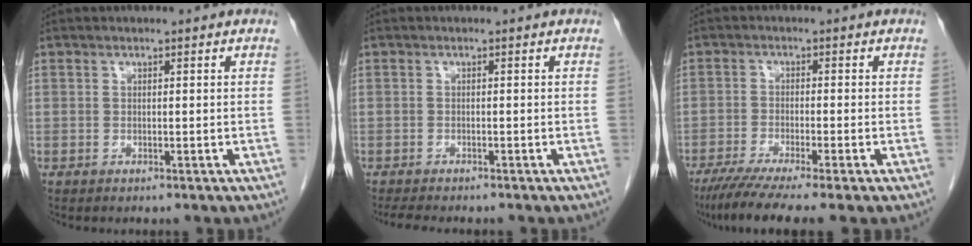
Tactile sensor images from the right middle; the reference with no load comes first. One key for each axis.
{"total": 4.8, "fx": -4.1, "fy": 1.0, "fz": 2.2, "tx": -0.034, "ty": -0.010, "tz": -0.061}
{"total": 8.7, "fx": -6.6, "fy": -0.5, "fz": 5.6, "tx": -0.086, "ty": -0.024, "tz": -0.107}